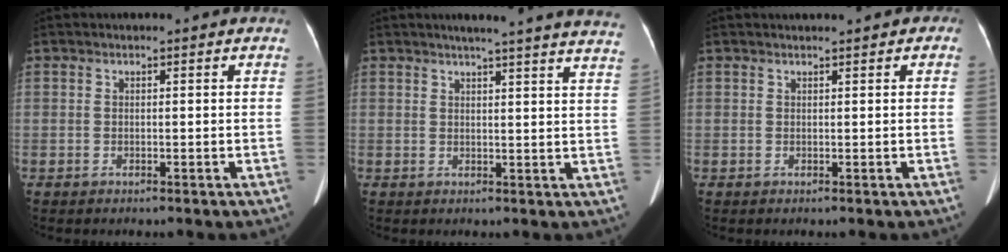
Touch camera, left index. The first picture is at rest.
{"total": 19.3, "force": [17.5, 0.4, 8.1], "torque": [-0.104, -0.032, 0.195]}
{"total": 1.7, "force": [0.9, 0.7, 1.2], "torque": [-0.015, 0.018, 0.013]}